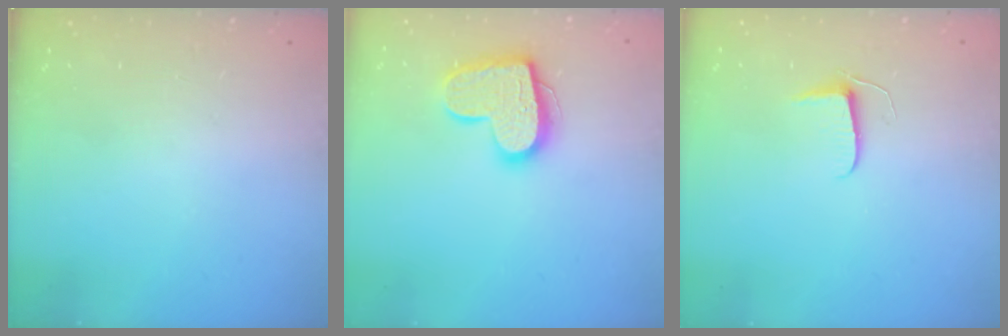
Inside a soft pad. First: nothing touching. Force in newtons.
{"total": 16.1, "press": 16.1, "slide": 0.9}
{"total": 5.5, "press": 5.5, "slide": 0.5}